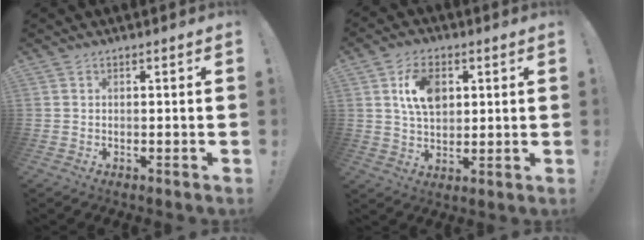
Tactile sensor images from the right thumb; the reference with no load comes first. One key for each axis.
{"total": 10.3, "fx": 3.4, "fy": 6.8, "fz": 7.0, "tx": -0.111, "ty": 0.004, "tz": 0.065}